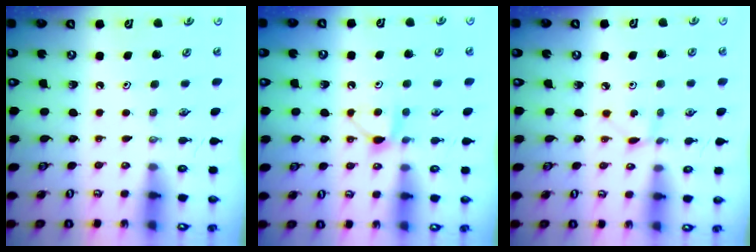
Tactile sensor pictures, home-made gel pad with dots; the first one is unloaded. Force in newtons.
{"total": 6.3, "press": 6.3, "slide": 0.7}
{"total": 0.8, "press": 0.8, "slide": 0.1}